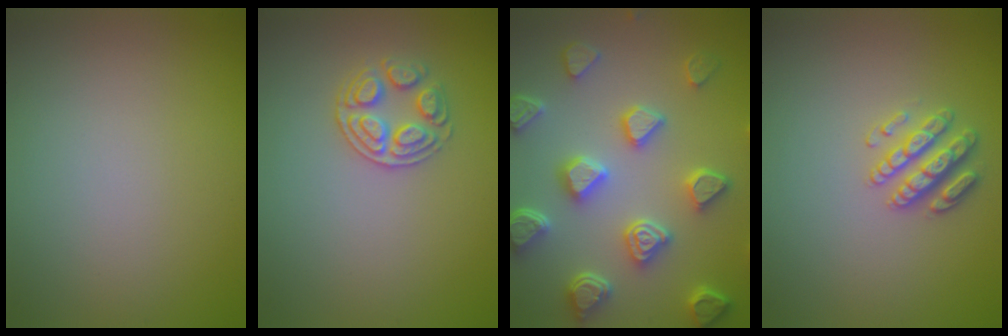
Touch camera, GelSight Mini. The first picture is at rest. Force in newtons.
{"total": 2.6, "press": 2.6, "slide": 0.4}
{"total": 6.9, "press": 5.6, "slide": 4.1}
{"total": 2.8, "press": 2.7, "slide": 0.8}